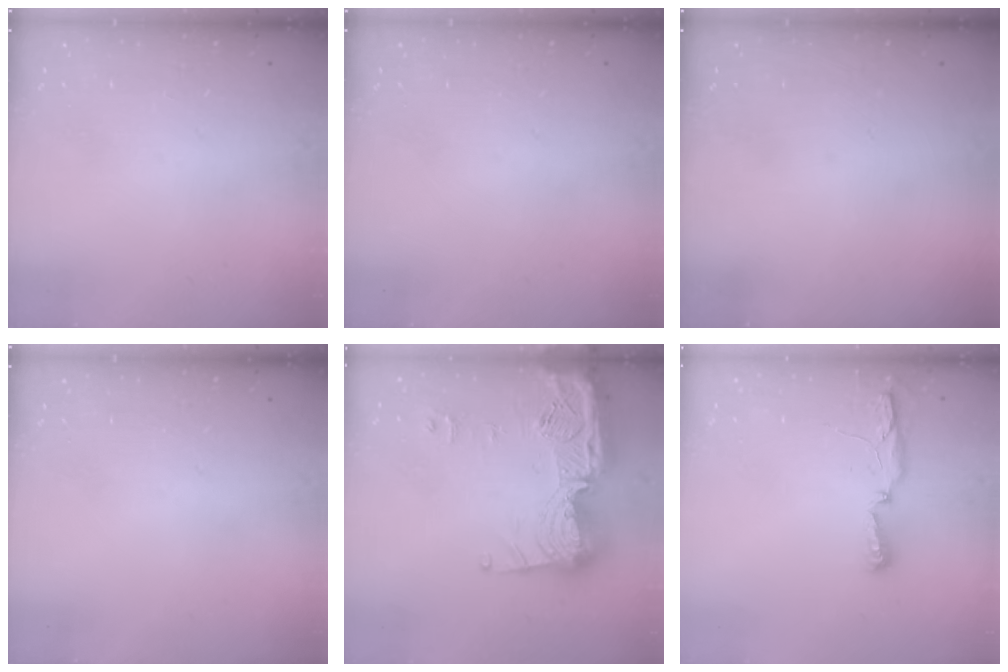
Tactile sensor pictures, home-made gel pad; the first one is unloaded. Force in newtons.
{"total": 0.0}
{"total": 0.0}
{"total": 0.0}
{"total": 23.2, "press": 23.1, "slide": 2.1}
{"total": 5.0, "press": 4.9, "slide": 0.9}